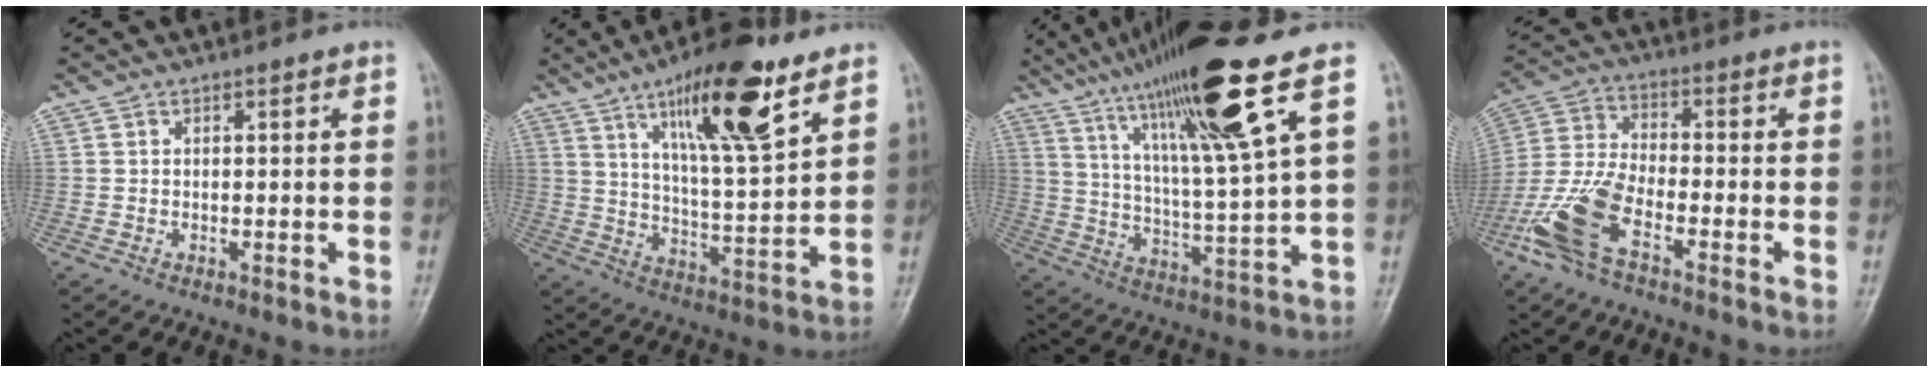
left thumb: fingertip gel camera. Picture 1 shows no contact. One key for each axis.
{"total": 17.3, "fx": 9.7, "fy": 3.9, "fz": 13.7, "tx": -0.209, "ty": -0.050, "tz": 0.166}
{"total": 19.2, "fx": 10.8, "fy": 0.6, "fz": 15.8, "tx": -0.267, "ty": -0.038, "tz": 0.189}
{"total": 11.7, "fx": -6.1, "fy": 4.8, "fz": 8.8, "tx": -0.200, "ty": 0.024, "tz": -0.127}